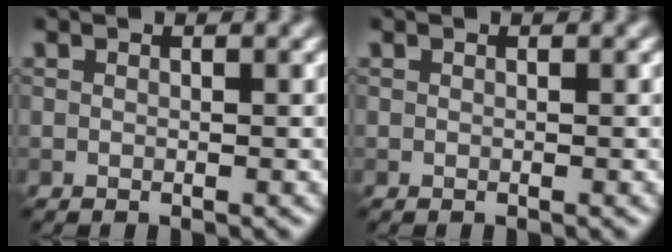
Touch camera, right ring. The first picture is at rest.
{"total": 0.0}